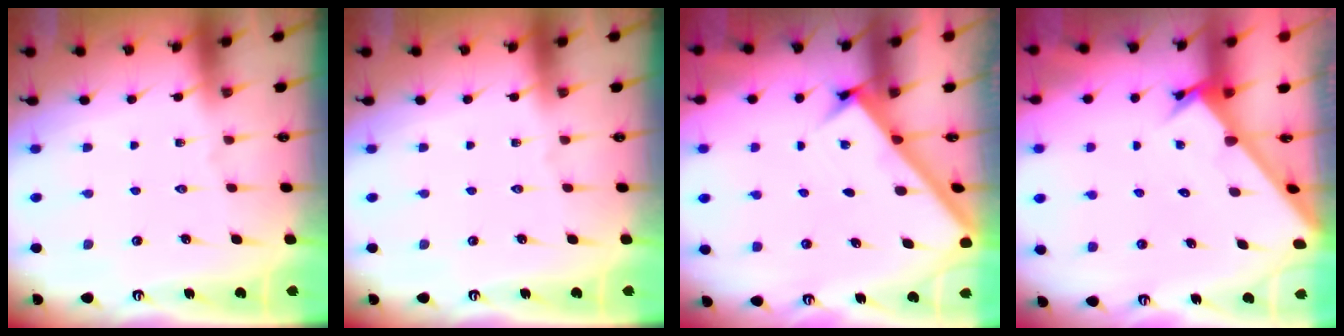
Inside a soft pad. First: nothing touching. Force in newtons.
{"total": 0.0}
{"total": 2.4, "press": 2.4, "slide": 0.2}
{"total": 2.7, "press": 2.7, "slide": 0.2}